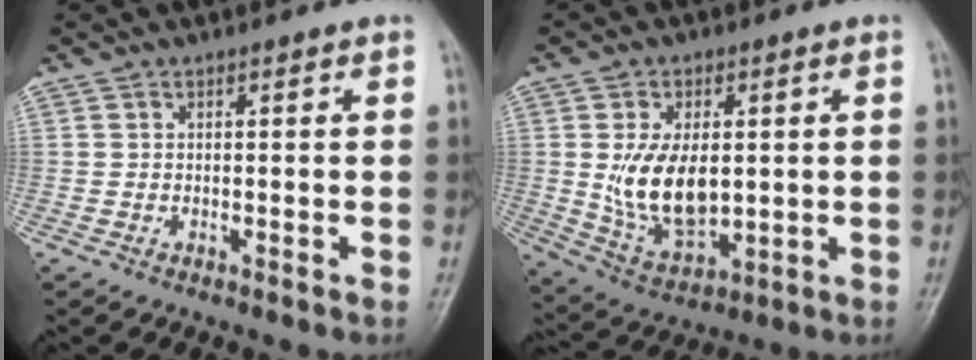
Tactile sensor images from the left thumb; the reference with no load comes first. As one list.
[{"total": 13.2, "force": [0.6, 7.7, 10.7], "torque": [-0.175, -0.013, 0.027]}]